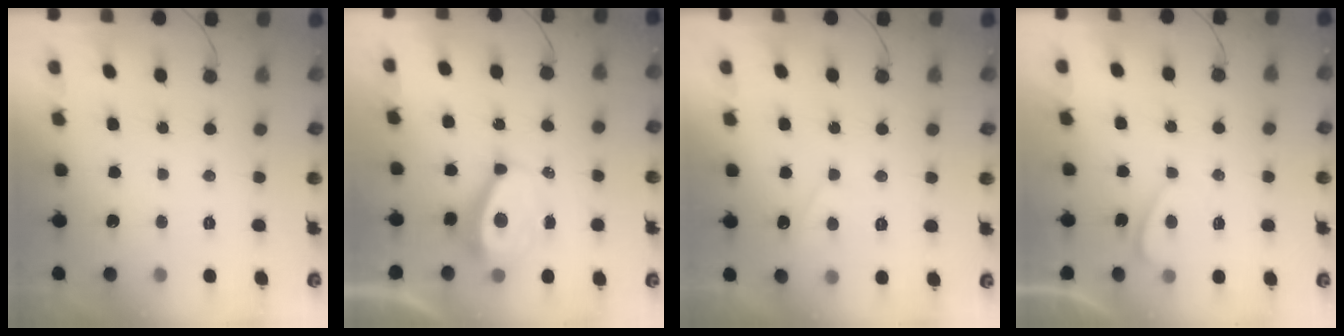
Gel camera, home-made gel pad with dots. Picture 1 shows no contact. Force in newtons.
{"total": 6.2, "press": 6.2, "slide": 0.7}
{"total": 3.0, "press": 3.0, "slide": 0.4}
{"total": 1.0, "press": 0.8, "slide": 0.5}